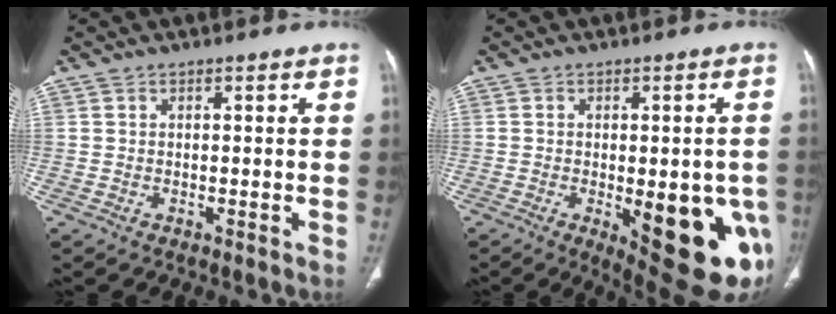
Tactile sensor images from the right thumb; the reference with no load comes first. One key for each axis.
{"total": 17.7, "fx": -5.2, "fy": 6.5, "fz": 15.6, "tx": -0.138, "ty": -0.005, "tz": -0.043}